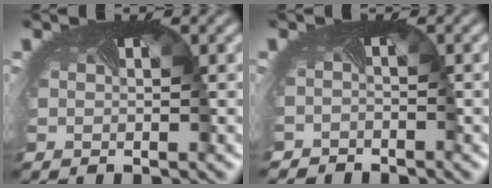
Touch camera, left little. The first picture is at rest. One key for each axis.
{"total": 2.2, "fx": -2.1, "fy": 0.3, "fz": -0.8, "tx": 0.012, "ty": -0.018, "tz": -0.038}